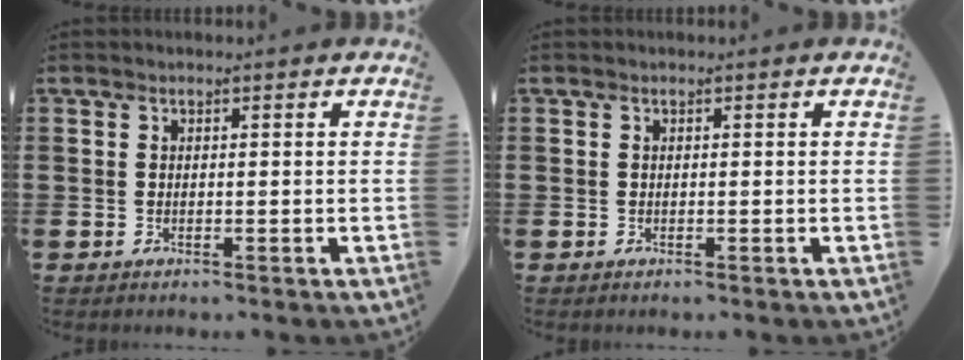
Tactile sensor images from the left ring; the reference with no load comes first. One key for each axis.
{"total": 0.0}